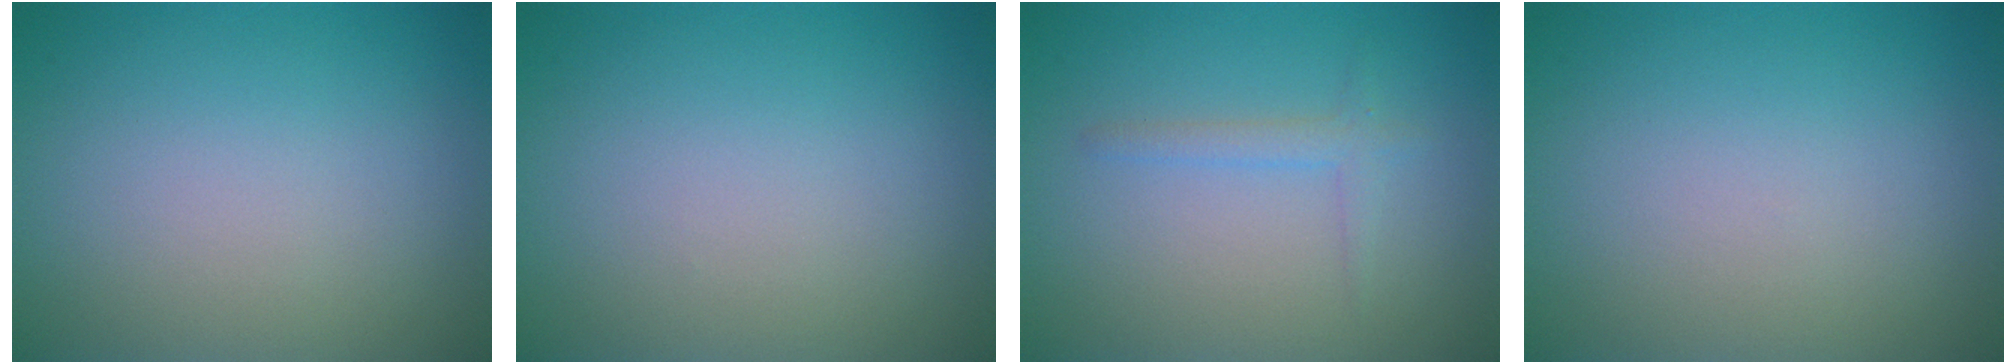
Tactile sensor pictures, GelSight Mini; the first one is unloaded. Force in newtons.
{"total": 0.0}
{"total": 1.4, "press": 1.4, "slide": 0.1}
{"total": 0.0}